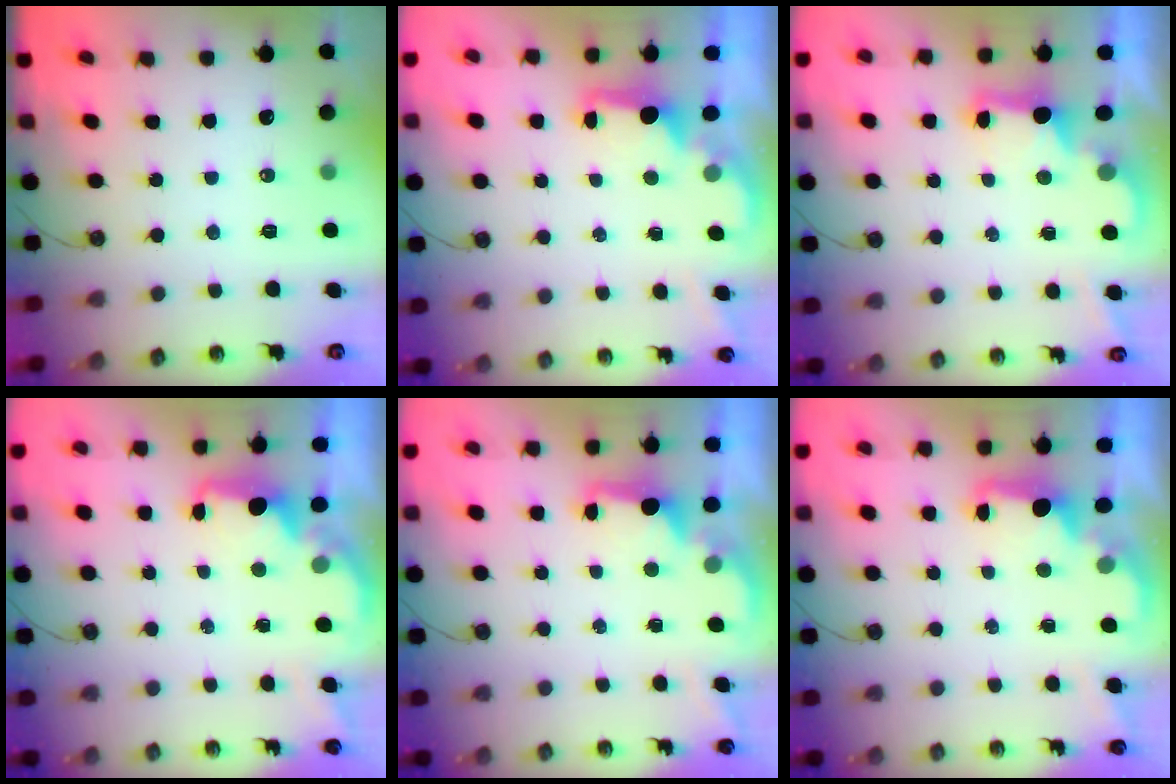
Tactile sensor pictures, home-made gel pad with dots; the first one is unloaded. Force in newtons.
{"total": 1.8, "press": 1.6, "slide": 0.8}
{"total": 2.3, "press": 2.2, "slide": 0.7}
{"total": 2.0, "press": 1.8, "slide": 0.7}
{"total": 2.1, "press": 1.9, "slide": 0.8}
{"total": 2.2, "press": 2.1, "slide": 0.7}